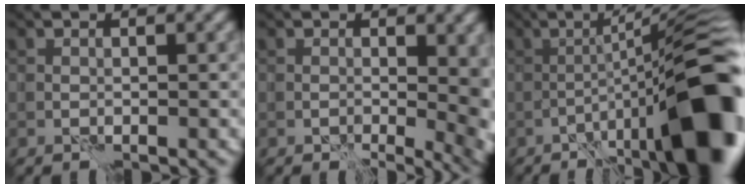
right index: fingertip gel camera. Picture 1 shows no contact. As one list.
[{"total": 7.7, "force": [-0.7, 3.8, 6.7], "torque": [-0.071, -0.018, 0.004]}, {"total": 14.3, "force": [-5.2, 3.0, 13.0], "torque": [-0.185, 0.024, -0.076]}]